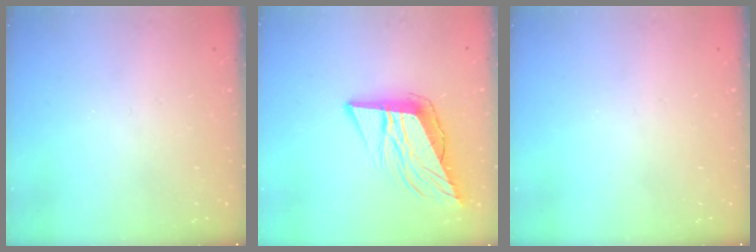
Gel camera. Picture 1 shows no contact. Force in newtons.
{"total": 12.7, "press": 12.2, "slide": 3.4}
{"total": 0.0}